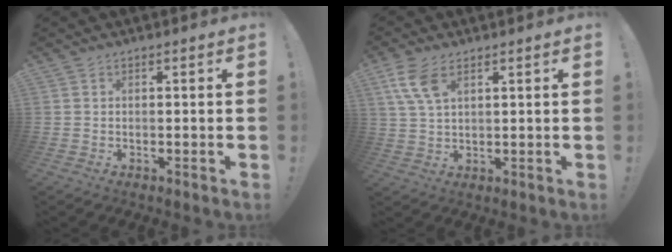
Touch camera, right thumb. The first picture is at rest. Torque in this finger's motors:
{"motor_torque": [0.83, 1.71, 0.93, 0.07, 0.07]}